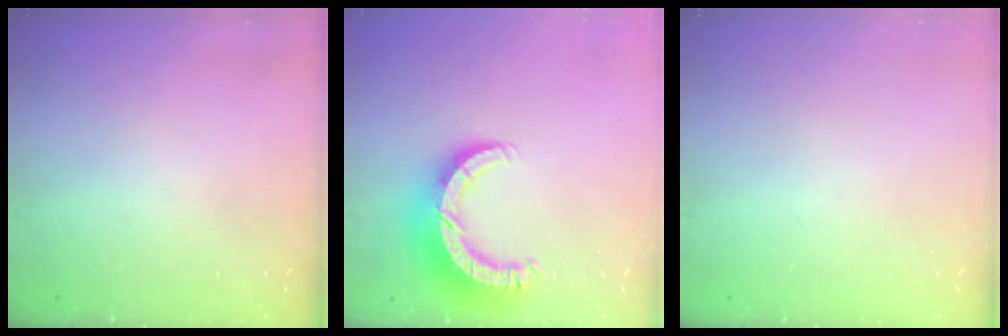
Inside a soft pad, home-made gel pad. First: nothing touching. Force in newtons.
{"total": 11.5, "press": 11.5, "slide": 1.1}
{"total": 0.0}